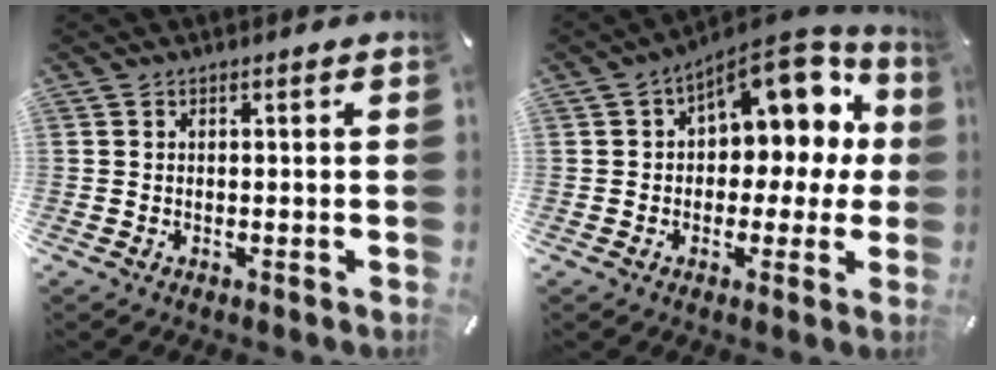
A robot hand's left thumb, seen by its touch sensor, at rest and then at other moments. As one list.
[{"total": 13.7, "force": [5.9, 8.3, 9.1], "torque": [-0.115, -0.047, 0.104]}]